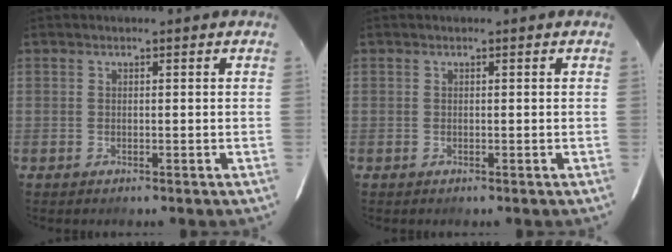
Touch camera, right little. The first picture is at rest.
{"total": 0.0}